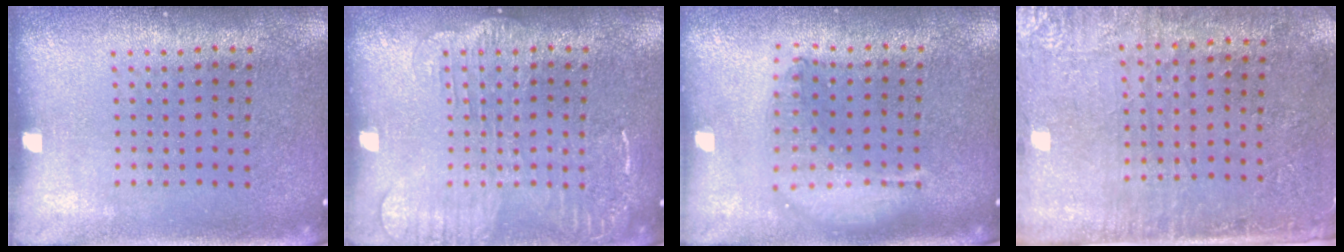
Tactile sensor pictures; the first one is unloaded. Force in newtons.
{"total": 2.8, "press": 2.7, "slide": 0.4}
{"total": 1.8, "press": 1.5, "slide": 0.9}
{"total": 2.8, "press": 2.4, "slide": 1.4}